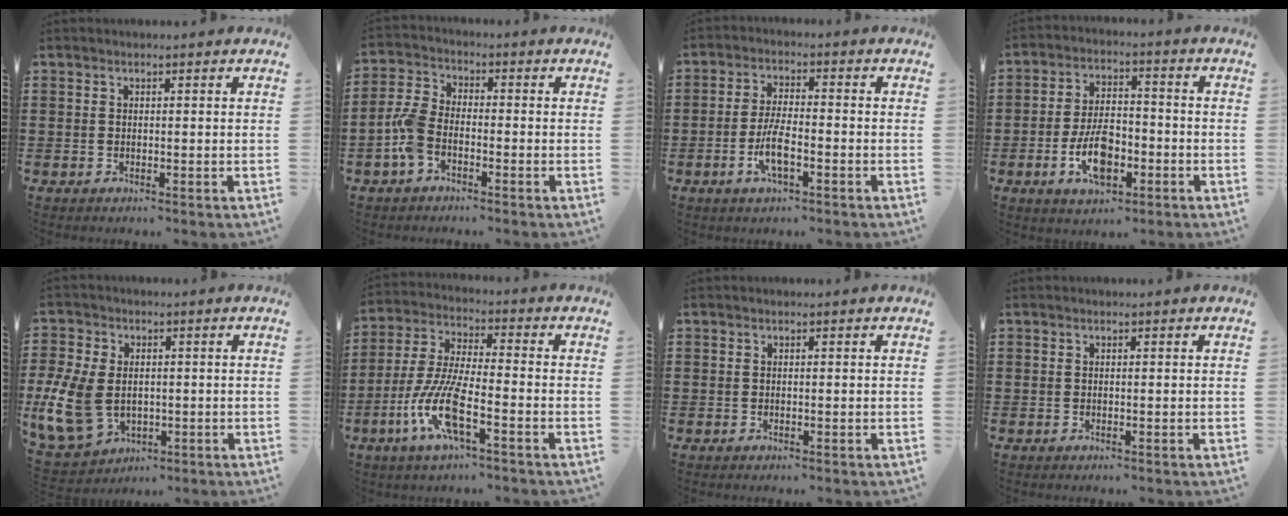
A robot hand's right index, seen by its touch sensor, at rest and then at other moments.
{"total": 5.5, "force": [-2.5, 3.1, 3.8], "torque": [-0.110, -0.001, -0.058]}
{"total": 5.6, "force": [-2.3, 1.6, 4.9], "torque": [-0.106, -0.005, -0.048]}
{"total": 8.2, "force": [-3.1, 4.2, 6.4], "torque": [-0.129, 0.000, -0.061]}
{"total": 10.4, "force": [-1.4, 7.3, 7.3], "torque": [-0.199, -0.003, -0.027]}
{"total": 10.0, "force": [-4.7, 2.2, 8.5], "torque": [-0.205, -0.015, -0.095]}
{"total": 0.0}
{"total": 0.0}